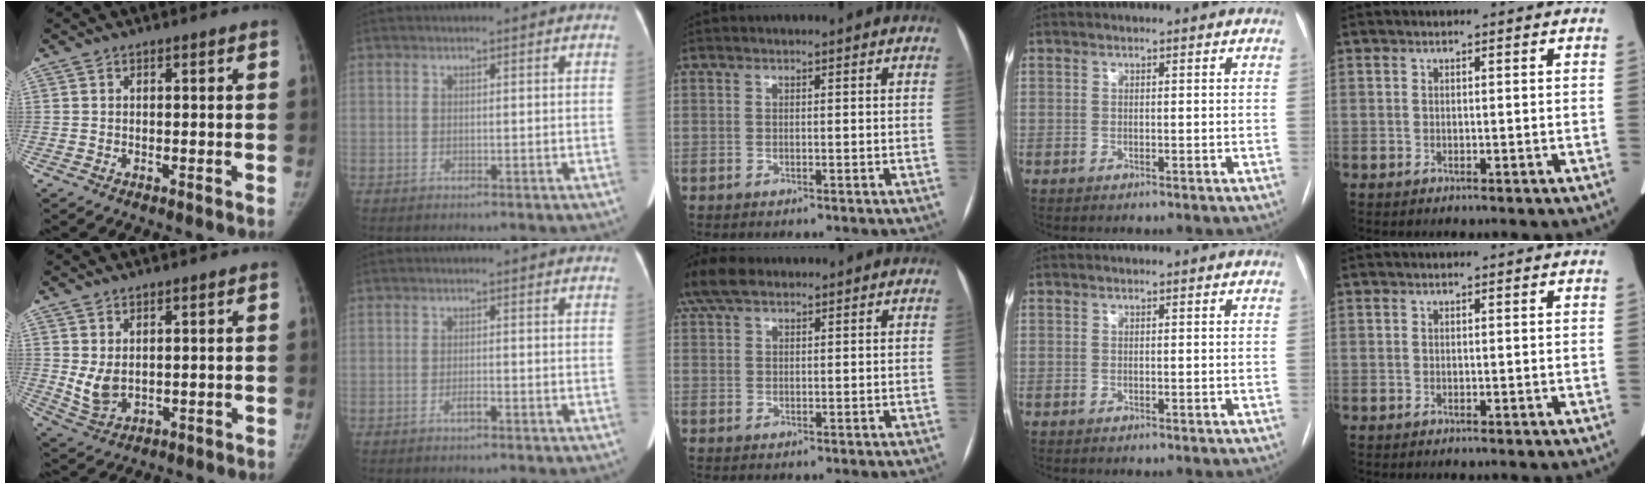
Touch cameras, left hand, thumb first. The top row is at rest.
{"thumb": {"total": 5.0, "force": [1.0, 3.2, 3.8], "torque": [-0.065, -0.013, 0.033]}, "index": {"total": 1.2, "force": [-0.8, 0.2, 0.8], "torque": [-0.018, 0.000, -0.014]}, "middle": {"total": 6.1, "force": [4.6, 2.3, 3.1], "torque": [-0.076, 0.033, 0.093]}}